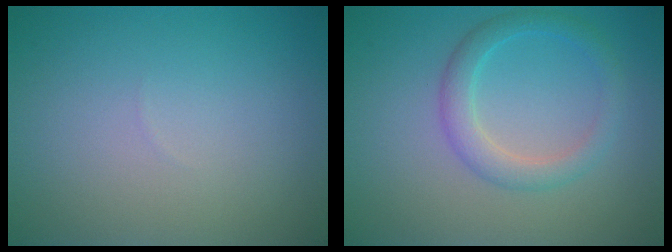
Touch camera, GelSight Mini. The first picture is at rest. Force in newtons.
{"total": 2.8, "press": 2.8, "slide": 0.1}